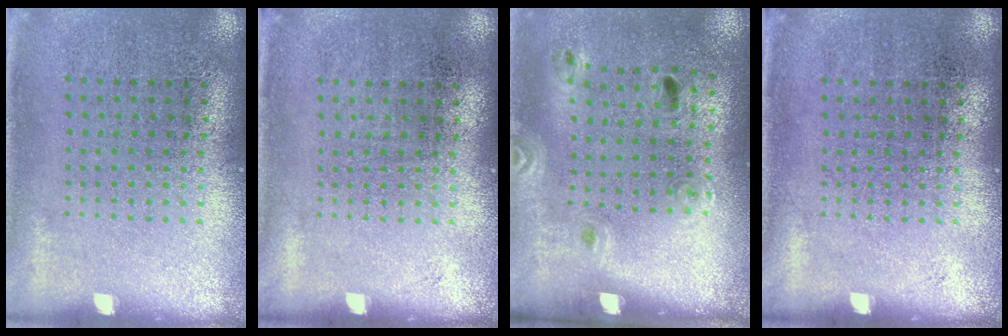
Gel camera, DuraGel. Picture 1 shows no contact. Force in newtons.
{"total": 0.0}
{"total": 1.5, "press": 0.8, "slide": 1.3}
{"total": 0.0}